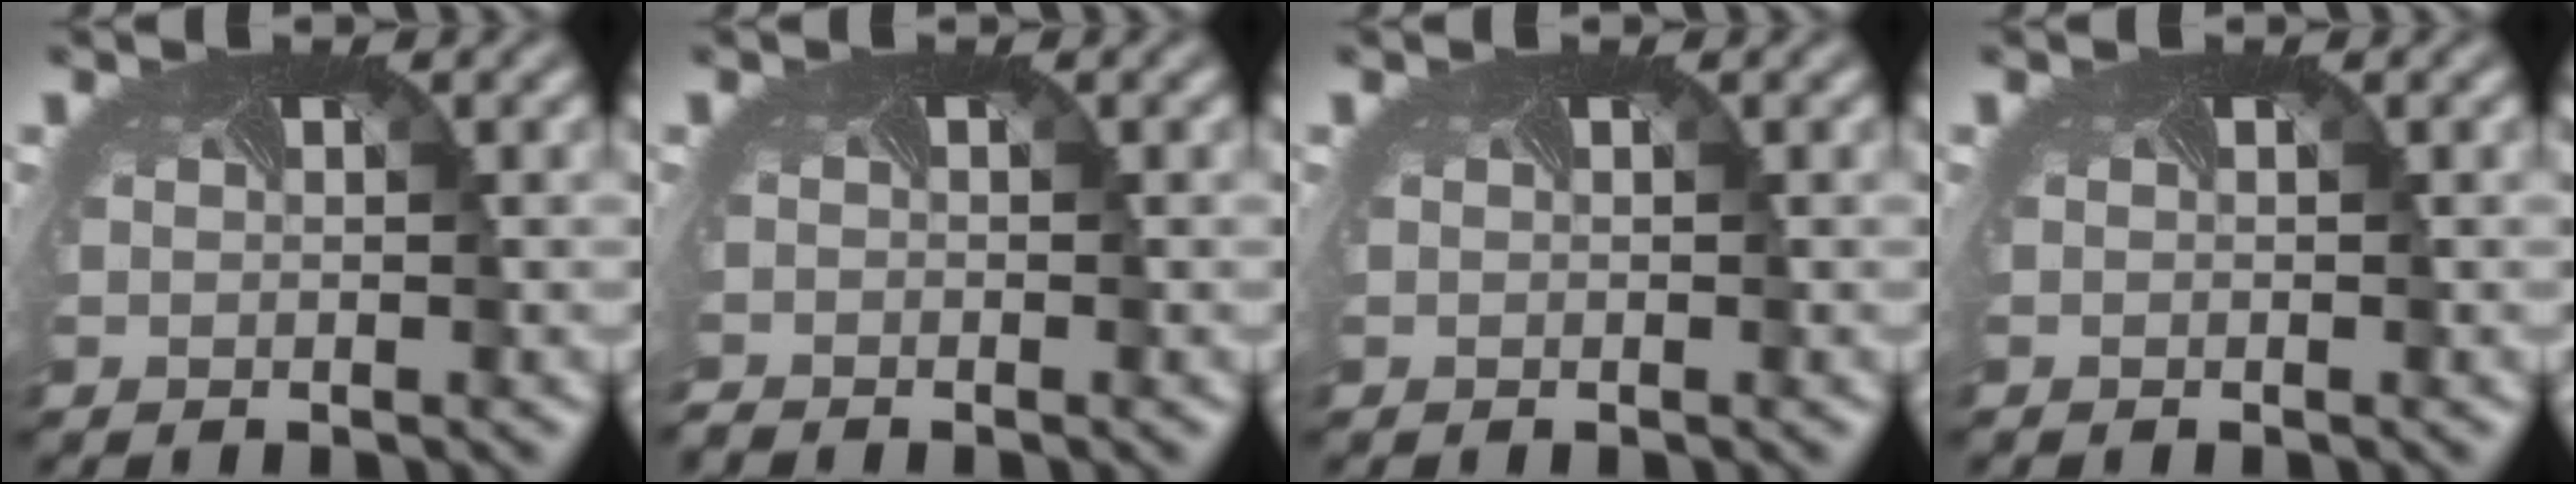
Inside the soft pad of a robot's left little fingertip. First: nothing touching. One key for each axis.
{"total": 1.2, "fx": -1.1, "fy": -0.3, "fz": -0.3, "tx": -0.007, "ty": -0.012, "tz": -0.024}
{"total": 0.0}
{"total": 0.0}